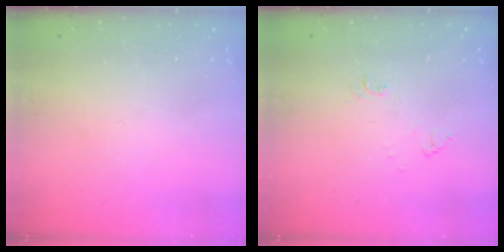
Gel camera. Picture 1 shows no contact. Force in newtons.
{"total": 5.1, "press": 5.0, "slide": 0.6}